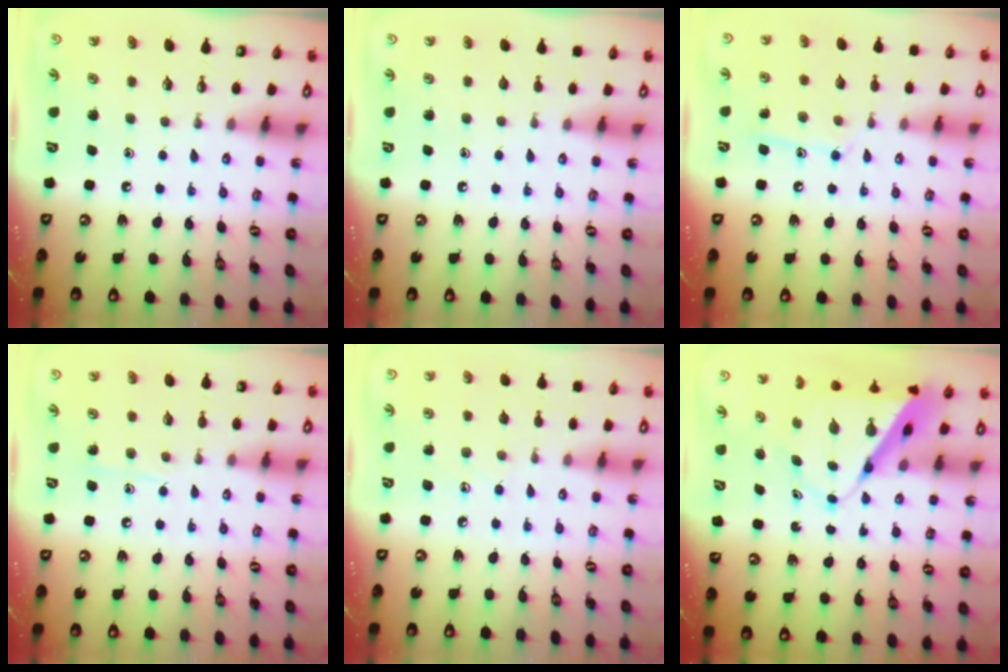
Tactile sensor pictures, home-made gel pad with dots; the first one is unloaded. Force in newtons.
{"total": 0.5, "press": 0.5, "slide": 0.1}
{"total": 9.5, "press": 9.5, "slide": 0.7}
{"total": 7.5, "press": 7.5, "slide": 0.8}
{"total": 5.5, "press": 5.5, "slide": 0.4}
{"total": 9.4, "press": 9.4, "slide": 0.8}